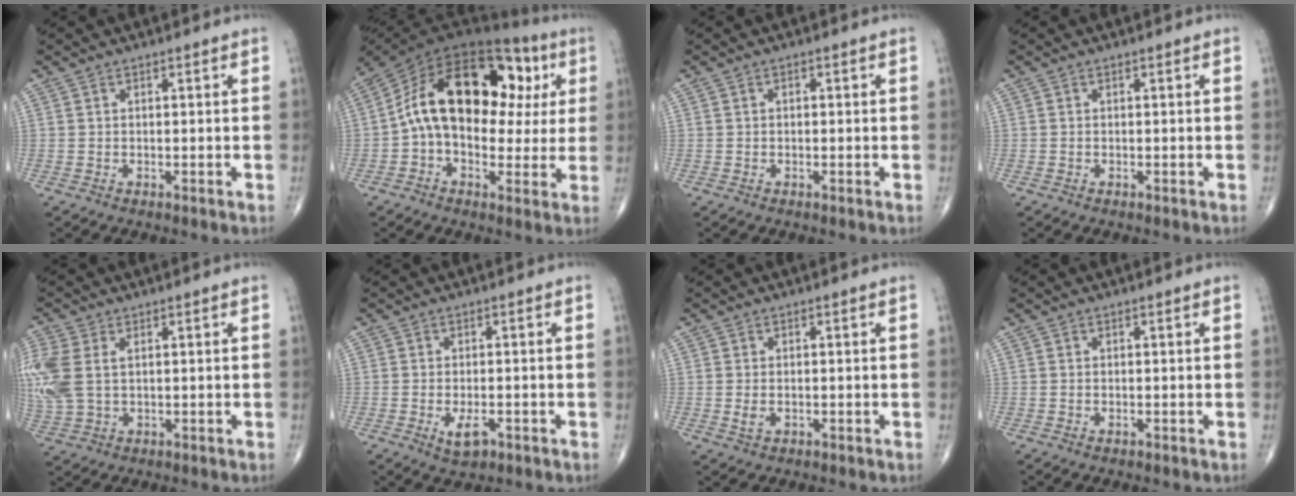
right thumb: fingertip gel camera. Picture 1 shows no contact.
{"total": 22.6, "force": [2.1, 14.2, 17.5], "torque": [-0.254, 0.045, 0.023]}
{"total": 0.5, "force": [0.0, 0.4, 0.4], "torque": [-0.005, 0.001, -0.001]}
{"total": 0.0}
{"total": 11.0, "force": [1.8, 7.1, 8.2], "torque": [-0.232, 0.008, 0.043]}
{"total": 3.8, "force": [-1.6, 1.8, 2.9], "torque": [-0.047, -0.001, -0.021]}
{"total": 1.9, "force": [-0.3, 1.2, 1.4], "torque": [-0.030, -0.002, -0.005]}
{"total": 0.0}